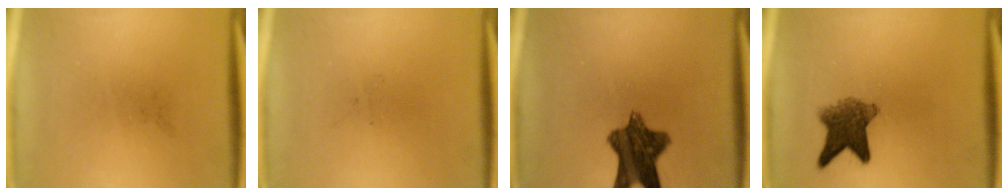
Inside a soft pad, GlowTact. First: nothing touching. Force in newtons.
{"total": 0.0}
{"total": 9.8}
{"total": 6.4}